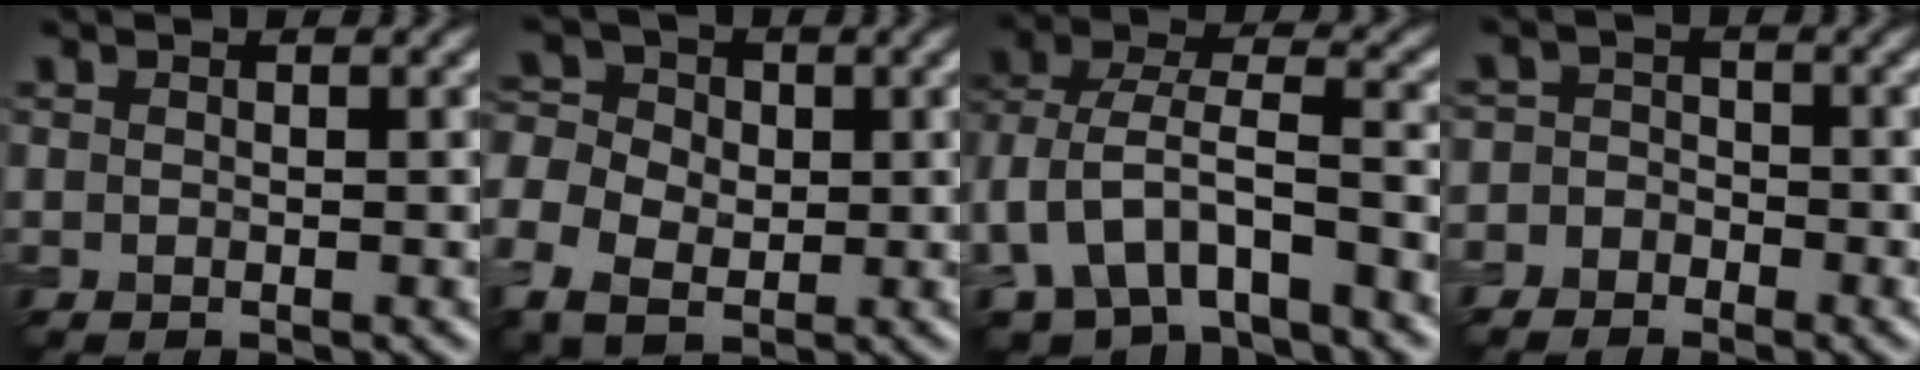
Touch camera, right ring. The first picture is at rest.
{"total": 6.5, "force": [-1.1, 5.4, 3.4], "torque": [-0.080, 0.002, -0.035]}
{"total": 7.2, "force": [-3.1, 4.1, 5.0], "torque": [-0.103, 0.007, -0.067]}
{"total": 2.8, "force": [-1.8, 2.1, 0.1], "torque": [0.034, 0.007, -0.048]}